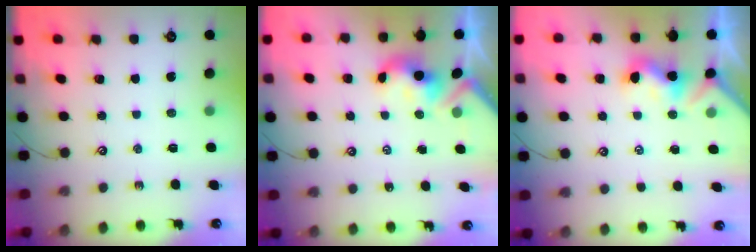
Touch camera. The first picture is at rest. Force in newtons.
{"total": 3.0, "press": 3.0, "slide": 0.4}
{"total": 1.4, "press": 1.3, "slide": 0.5}